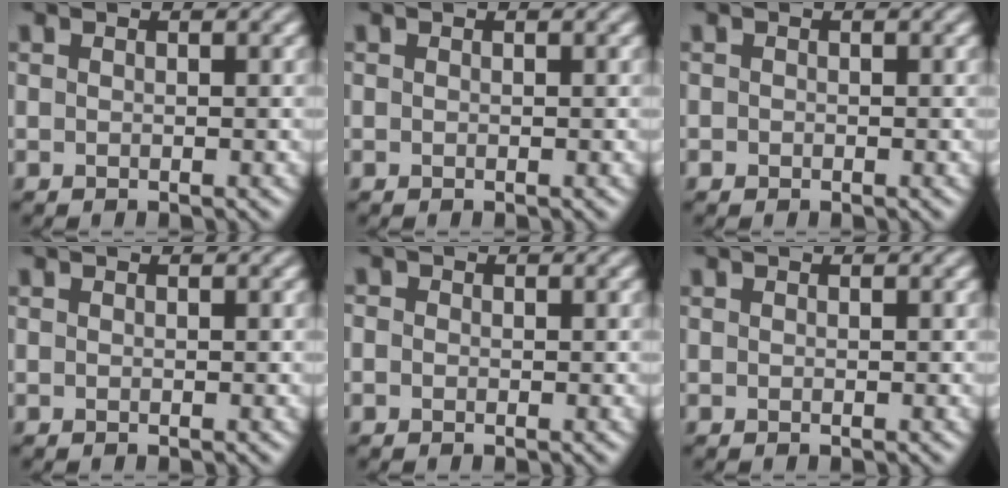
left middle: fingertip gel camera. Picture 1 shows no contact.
{"total": 0.0}
{"total": 0.0}
{"total": 0.0}
{"total": 0.8, "force": [0.0, 0.7, 0.3], "torque": [-0.006, -0.004, -0.005]}
{"total": 0.0}